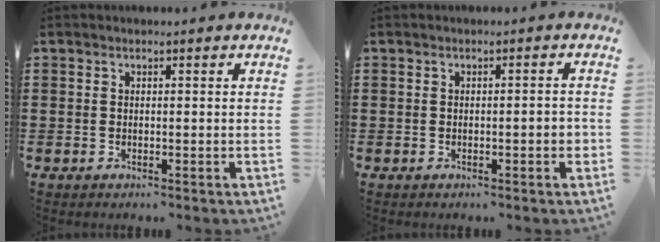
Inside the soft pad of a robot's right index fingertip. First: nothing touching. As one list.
[{"total": 1.7, "force": [-0.6, 0.4, 1.6], "torque": [-0.026, 0.001, -0.010]}]